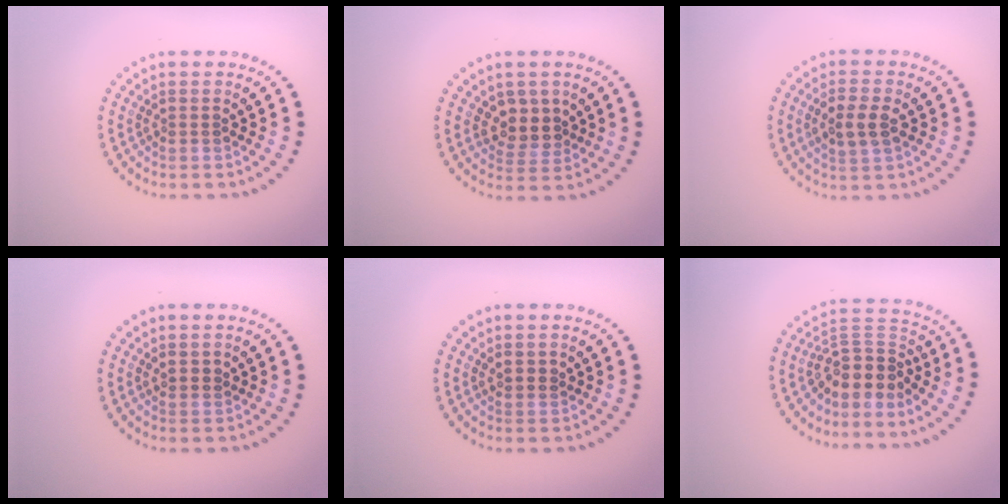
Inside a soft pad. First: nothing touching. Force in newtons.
{"total": 2.8, "press": 2.4, "slide": 1.4}
{"total": 2.8, "press": 2.8, "slide": 0.6}
{"total": 0.6, "press": 0.5, "slide": 0.4}
{"total": 0.7, "press": 0.5, "slide": 0.4}
{"total": 3.8, "press": 3.0, "slide": 2.3}